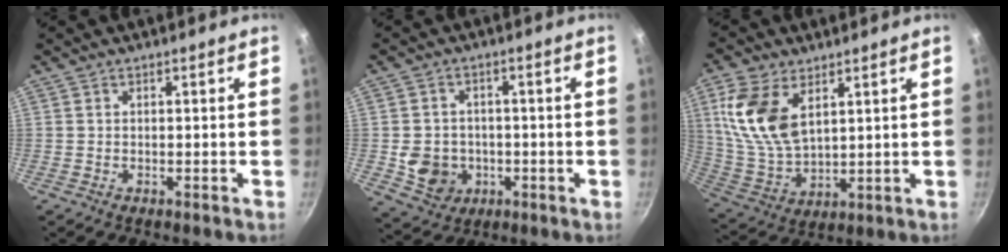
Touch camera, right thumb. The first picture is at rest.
{"total": 8.2, "force": [-1.4, 7.1, 3.7], "torque": [-0.048, 0.014, -0.013]}
{"total": 14.5, "force": [5.5, 8.3, 10.6], "torque": [-0.204, -0.024, 0.122]}